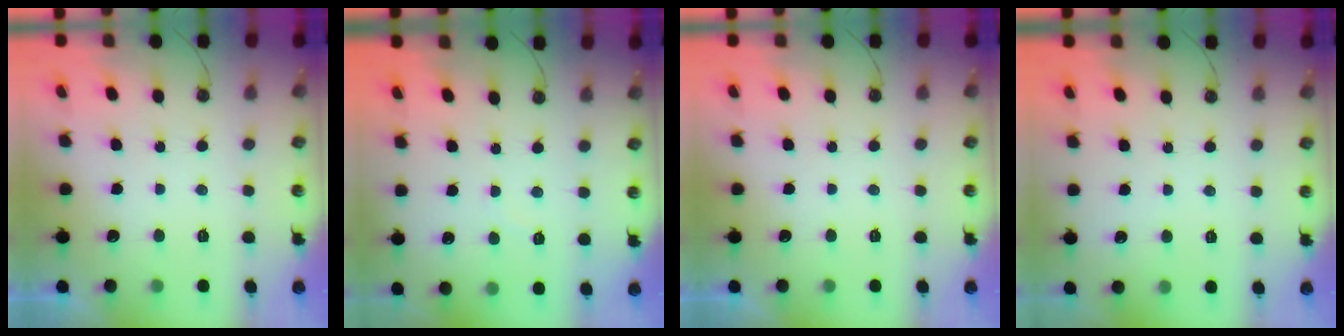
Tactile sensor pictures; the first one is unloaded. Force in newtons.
{"total": 2.7, "press": 2.7, "slide": 0.4}
{"total": 0.0}
{"total": 2.5, "press": 2.5, "slide": 0.3}